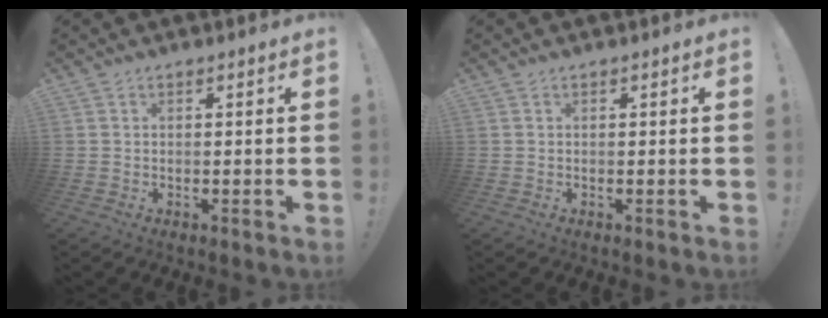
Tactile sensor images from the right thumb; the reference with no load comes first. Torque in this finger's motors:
{"motor_torque": [-0.04, -0.05, 0.19, 0.10, 0.06]}